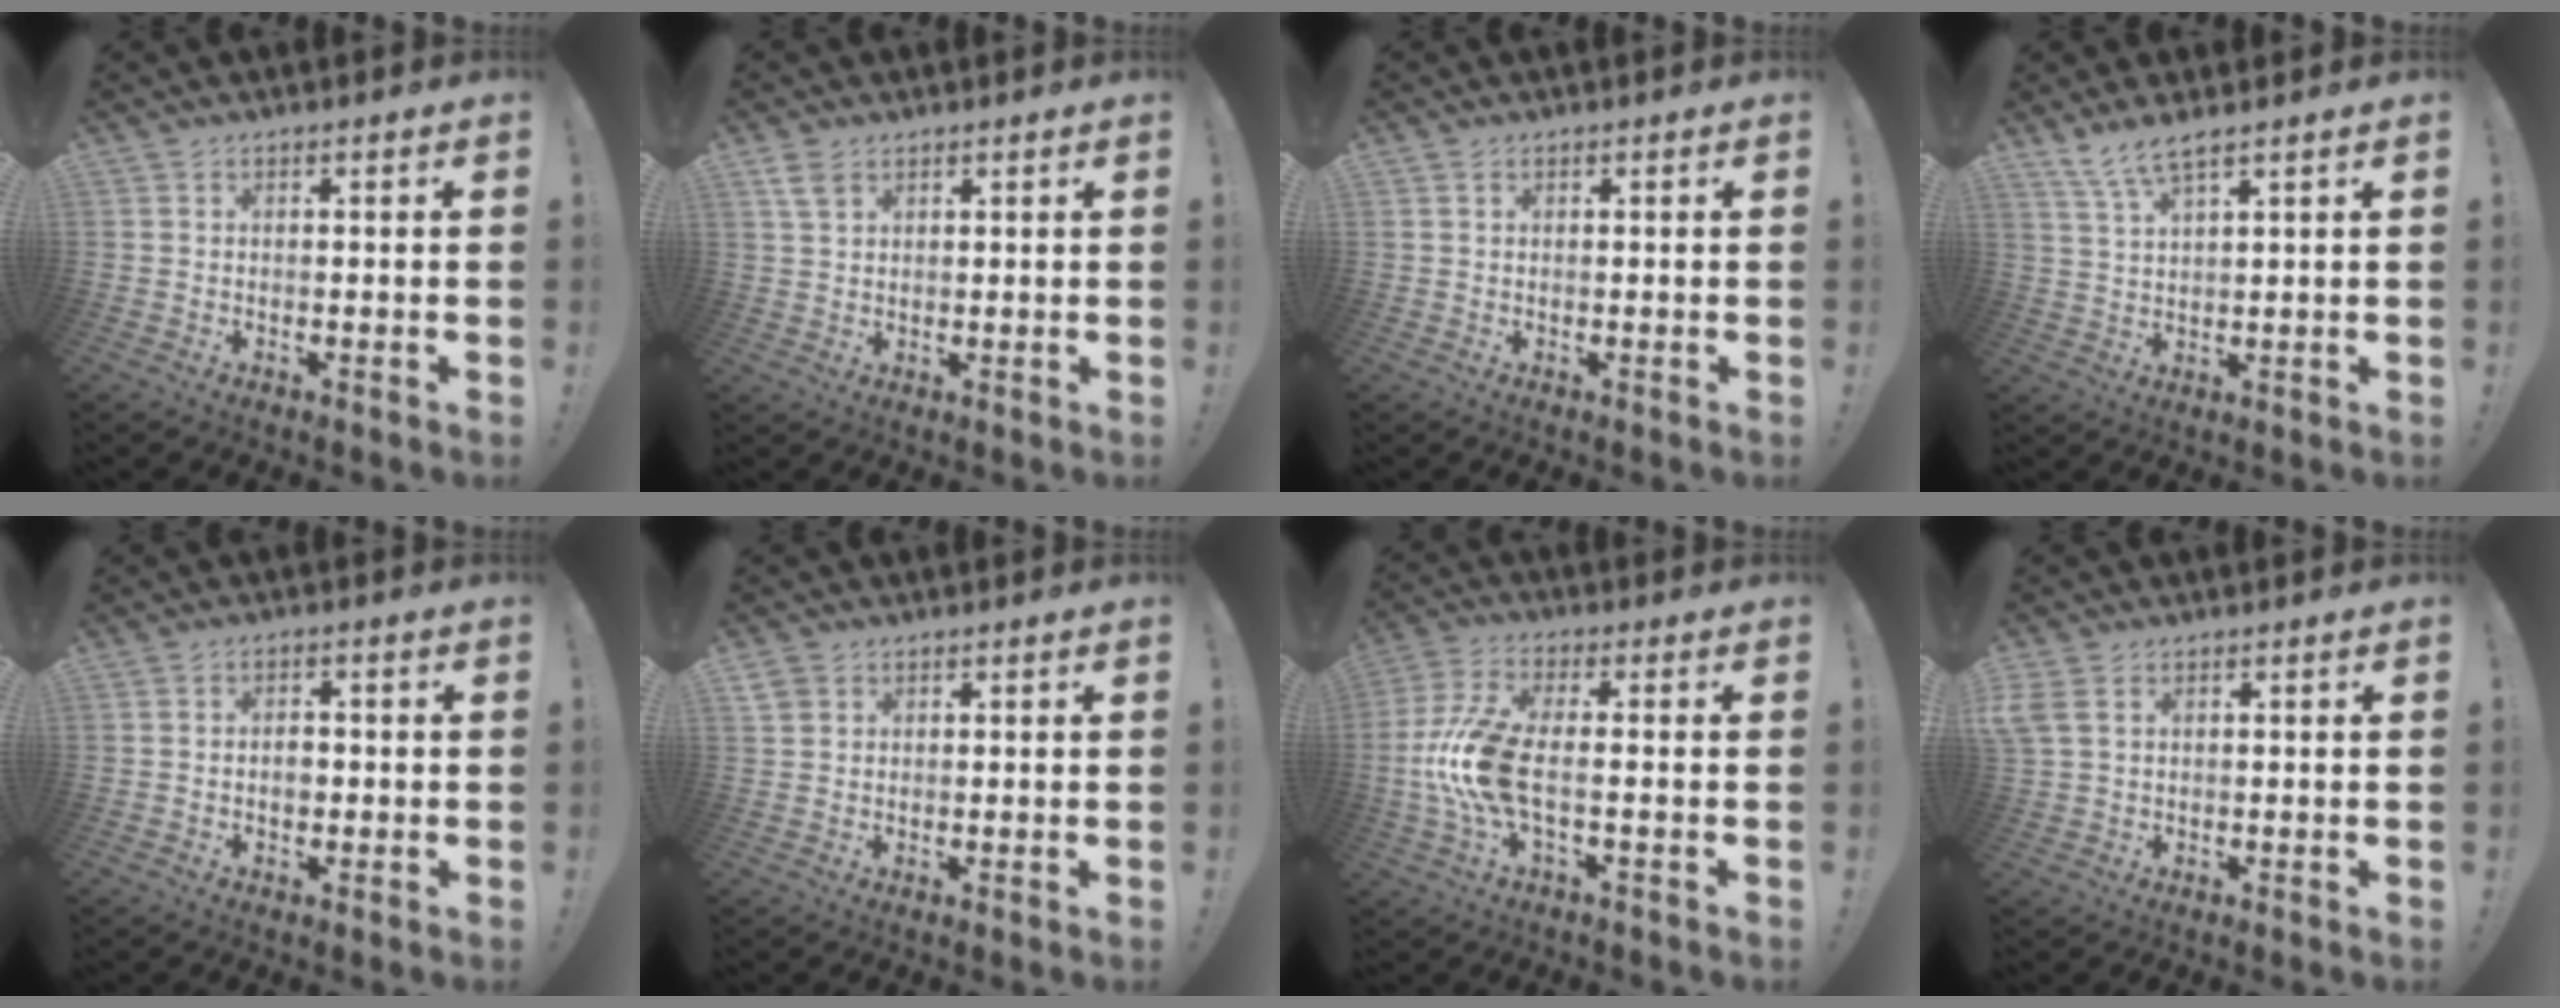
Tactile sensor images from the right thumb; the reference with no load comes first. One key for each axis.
{"total": 4.9, "fx": 3.1, "fy": 3.3, "fz": 2.1, "tx": -0.025, "ty": -0.014, "tz": 0.057}
{"total": 0.9, "fx": 0.5, "fy": 0.6, "fz": 0.4, "tx": -0.004, "ty": -0.001, "tz": 0.009}
{"total": 5.4, "fx": 4.3, "fy": 0.5, "fz": 3.2, "tx": -0.073, "ty": -0.016, "tz": 0.078}
{"total": 2.8, "fx": -0.7, "fy": 1.9, "fz": 1.9, "tx": -0.022, "ty": 0.003, "tz": -0.016}
{"total": 2.7, "fx": 1.7, "fy": 2.0, "fz": 0.7, "tx": -0.008, "ty": -0.005, "tz": 0.032}
{"total": 13.7, "fx": -2.0, "fy": 5.5, "fz": 12.4, "tx": -0.250, "ty": -0.003, "tz": -0.033}
{"total": 3.8, "fx": 1.7, "fy": 2.4, "fz": 2.5, "tx": -0.055, "ty": 0.000, "tz": 0.034}